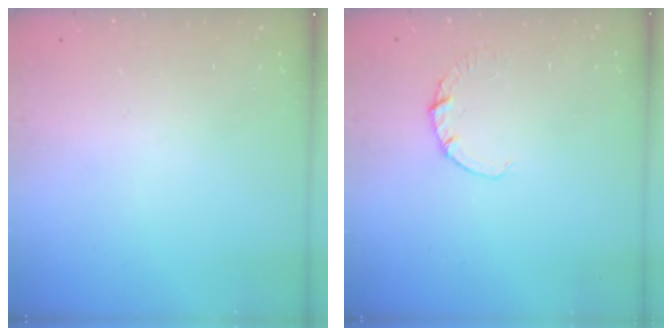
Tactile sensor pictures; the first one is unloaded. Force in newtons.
{"total": 1.9, "press": 1.9, "slide": 0.3}